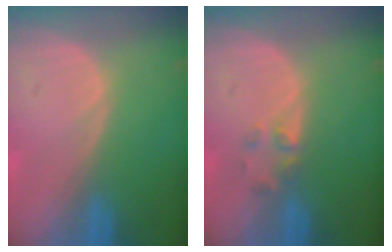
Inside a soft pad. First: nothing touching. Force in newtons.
{"total": 2.0, "press": 1.9, "slide": 0.8}